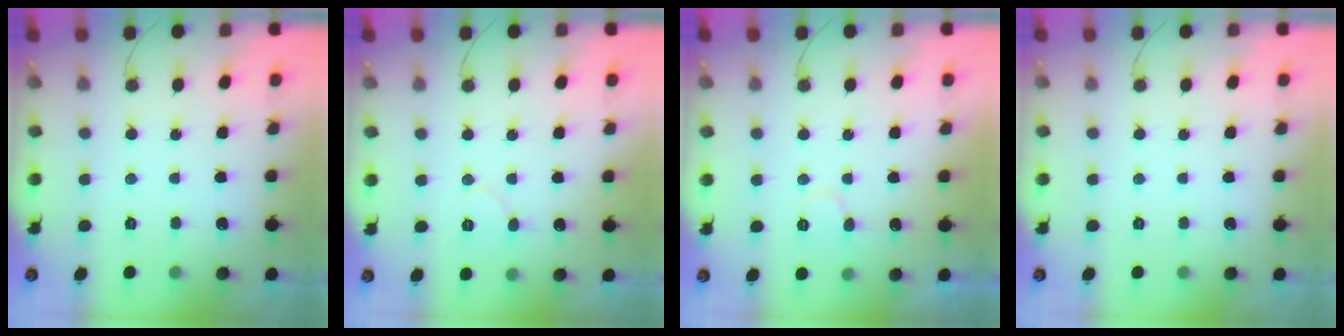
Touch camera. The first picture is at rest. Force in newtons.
{"total": 5.1, "press": 5.0, "slide": 0.5}
{"total": 6.8, "press": 6.8, "slide": 0.4}
{"total": 0.0}